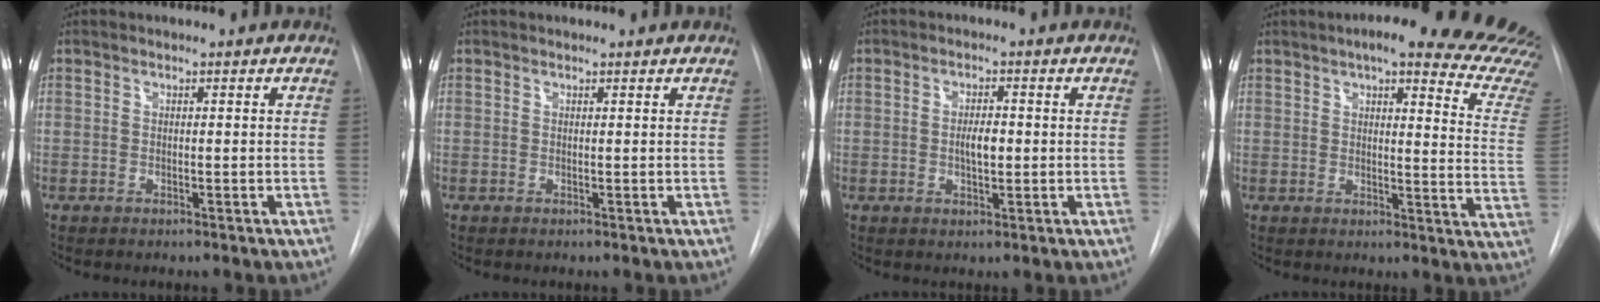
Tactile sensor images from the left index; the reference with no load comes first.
{"total": 0.7, "force": [0.6, 0.3, 0.0], "torque": [-0.008, 0.009, -0.001]}
{"total": 3.0, "force": [-1.1, 1.2, 2.6], "torque": [-0.042, -0.004, -0.017]}
{"total": 22.1, "force": [19.4, 1.9, 10.5], "torque": [-0.122, -0.089, 0.199]}